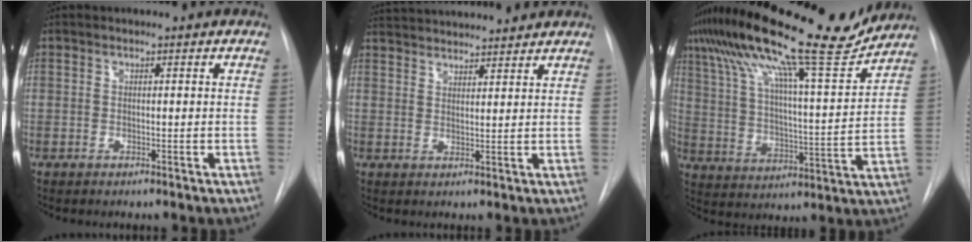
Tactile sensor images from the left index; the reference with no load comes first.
{"total": 13.1, "force": [12.3, 1.5, 4.0], "torque": [-0.075, 0.036, 0.188]}
{"total": 21.7, "force": [17.8, 1.6, 12.4], "torque": [-0.224, 0.016, 0.276]}